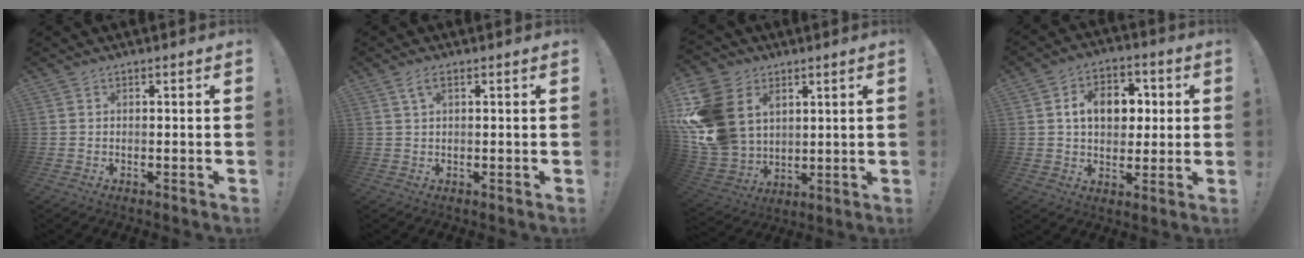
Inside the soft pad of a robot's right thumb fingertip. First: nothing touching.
{"total": 2.9, "force": [1.2, 0.9, 2.5], "torque": [-0.048, 0.001, 0.020]}
{"total": 19.4, "force": [5.8, 15.0, 11.0], "torque": [-0.224, -0.024, 0.116]}
{"total": 12.0, "force": [2.6, 9.5, 6.8], "torque": [-0.105, 0.003, 0.055]}